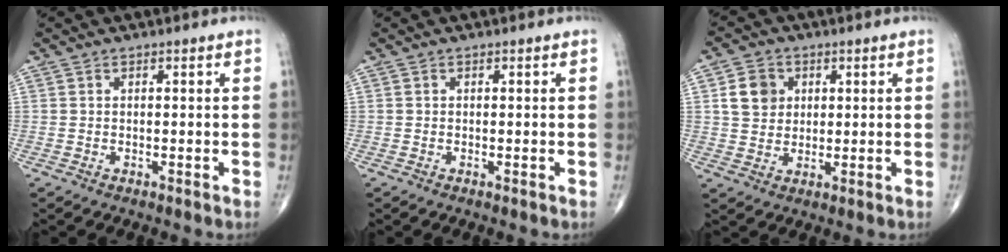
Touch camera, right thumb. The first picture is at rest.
{"total": 0.0}
{"total": 6.4, "force": [1.8, 5.4, 2.9], "torque": [-0.030, -0.004, 0.031]}